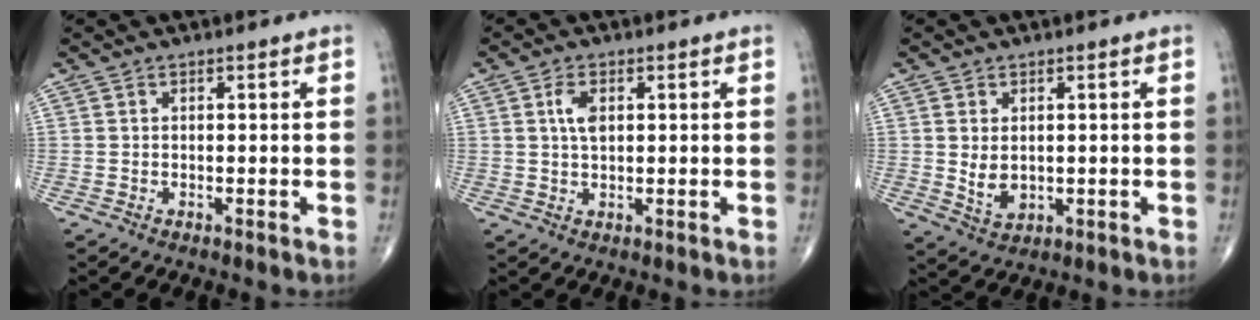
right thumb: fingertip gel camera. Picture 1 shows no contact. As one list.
[{"total": 3.5, "force": [0.9, 1.9, 2.9], "torque": [-0.054, 0.000, 0.017]}, {"total": 4.4, "force": [0.3, 3.1, 3.2], "torque": [-0.046, -0.011, 0.018]}]